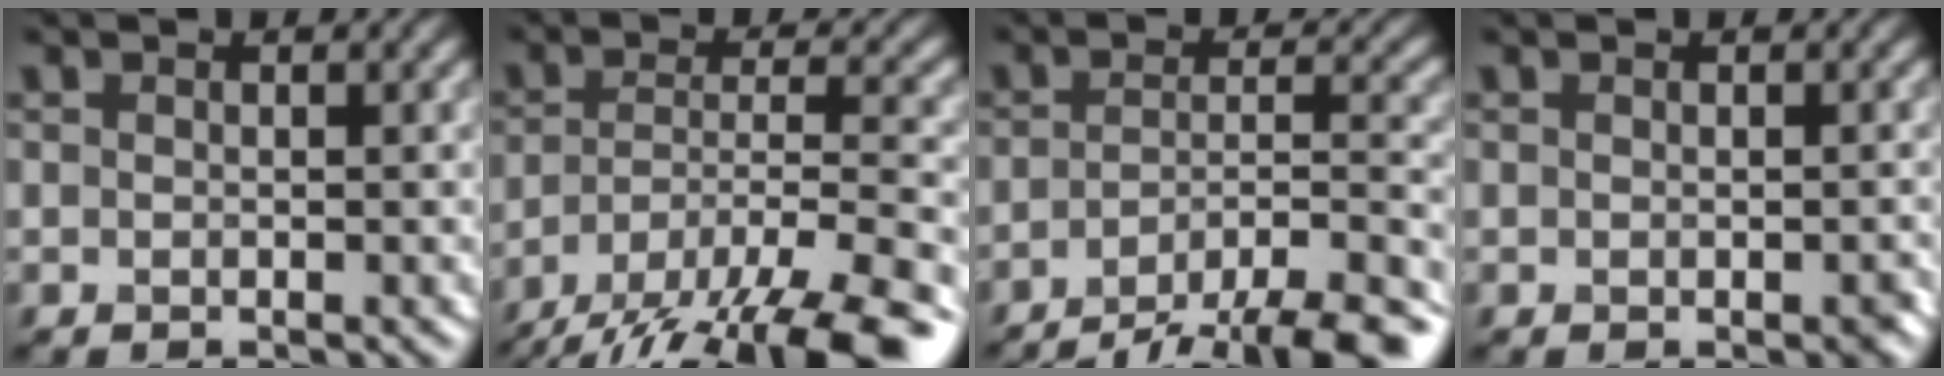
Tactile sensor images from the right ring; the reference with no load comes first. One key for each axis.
{"total": 14.9, "fx": -11.9, "fy": 4.4, "fz": 8.0, "tx": -0.141, "ty": -0.021, "tz": -0.168}
{"total": 10.2, "fx": -7.7, "fy": 2.8, "fz": 6.1, "tx": -0.087, "ty": -0.002, "tz": -0.116}
{"total": 0.8, "fx": -0.4, "fy": 0.3, "fz": 0.6, "tx": -0.009, "ty": -0.001, "tz": -0.004}